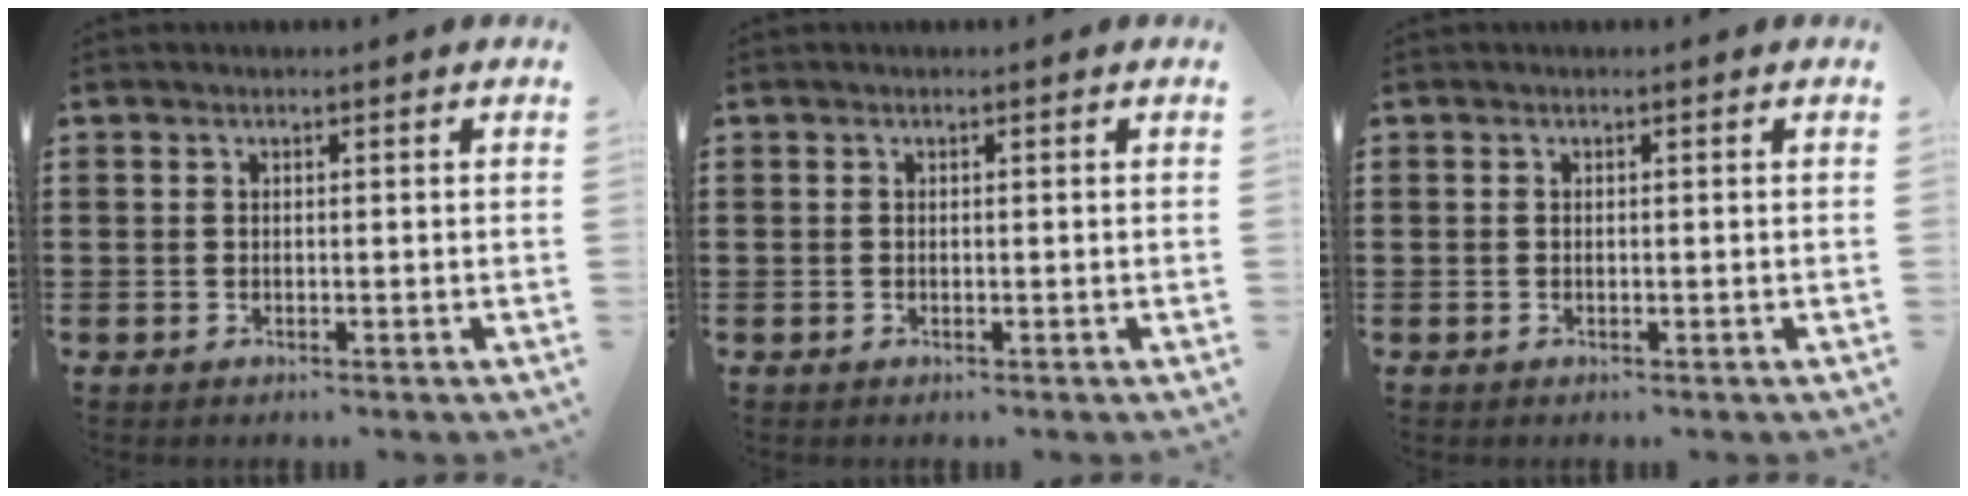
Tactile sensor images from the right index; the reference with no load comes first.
{"total": 0.0}
{"total": 0.0}